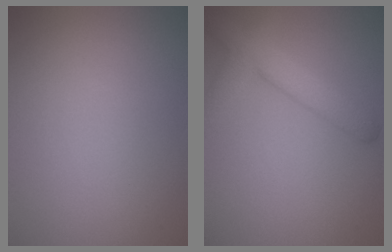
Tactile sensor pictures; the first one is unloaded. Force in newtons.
{"total": 4.1, "press": 4.1, "slide": 0.3}